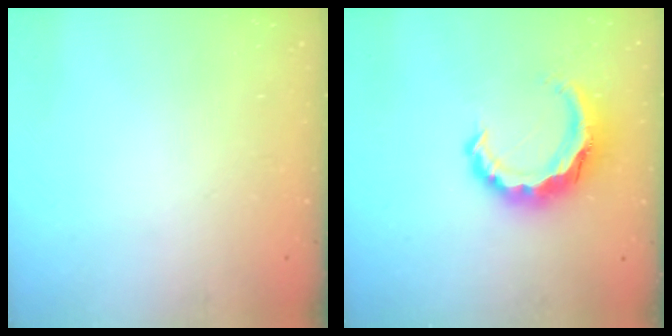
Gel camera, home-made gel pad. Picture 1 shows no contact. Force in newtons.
{"total": 9.1, "press": 9.0, "slide": 1.5}